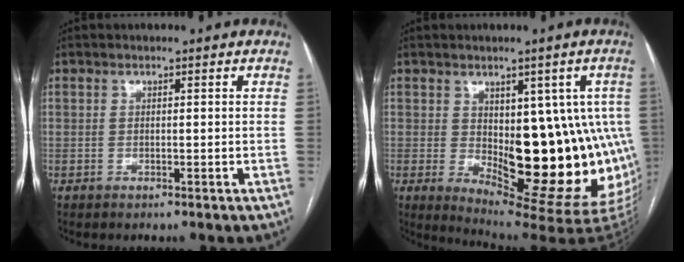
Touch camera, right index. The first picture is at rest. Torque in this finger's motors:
{"motor_torque": [1.75, -0.37, 0.51, 0.10]}